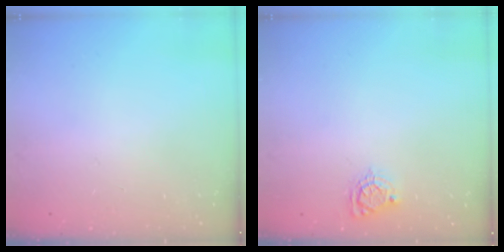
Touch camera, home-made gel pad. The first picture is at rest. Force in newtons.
{"total": 4.3, "press": 4.2, "slide": 0.3}